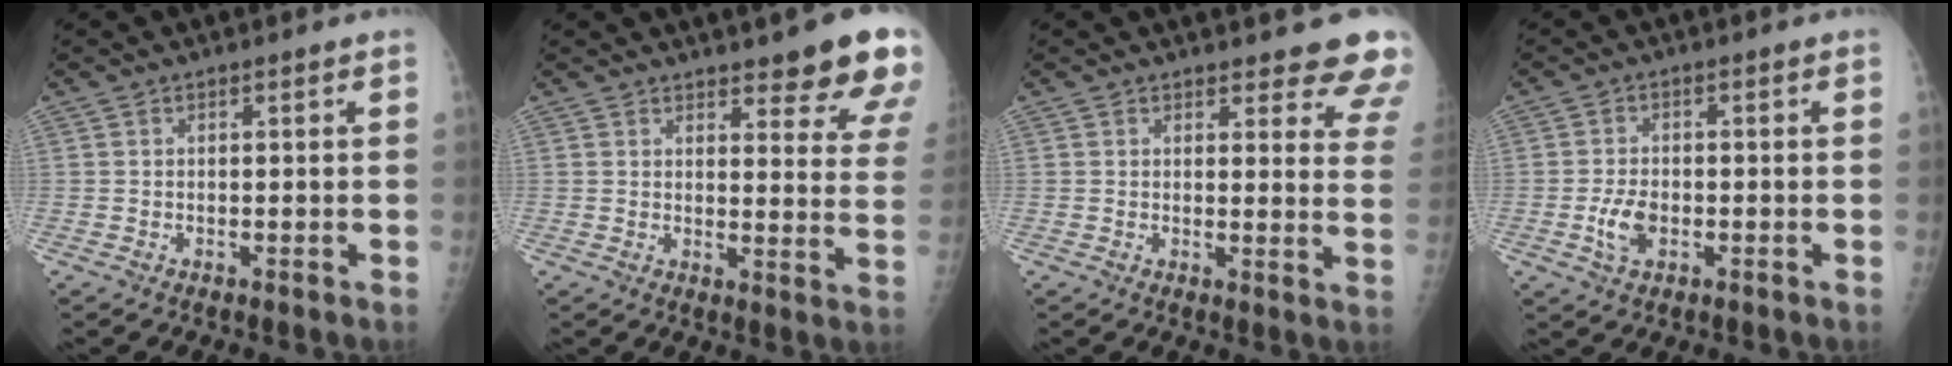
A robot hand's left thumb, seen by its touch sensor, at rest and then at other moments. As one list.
[{"total": 14.4, "force": [11.1, 3.5, 8.4], "torque": [-0.064, -0.066, 0.121]}, {"total": 11.1, "force": [10.0, 3.1, 3.8], "torque": [0.006, -0.061, 0.088]}, {"total": 4.8, "force": [-1.3, 3.0, 3.5], "torque": [-0.066, 0.005, -0.023]}]